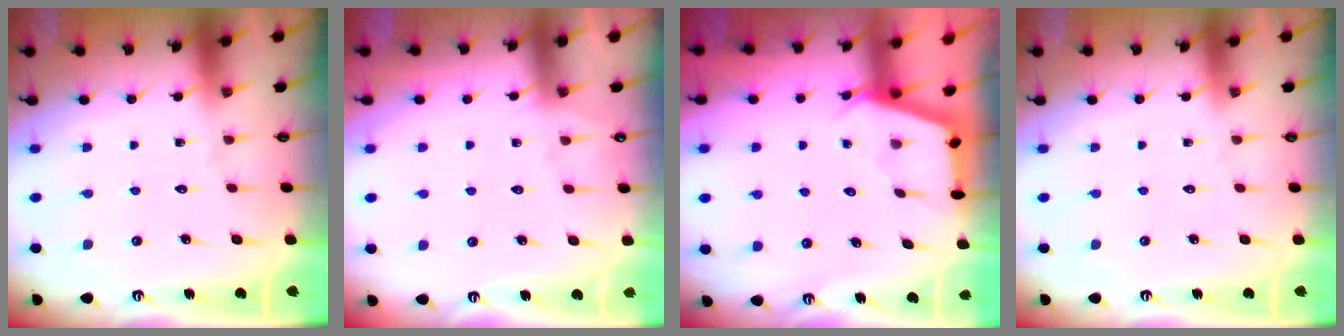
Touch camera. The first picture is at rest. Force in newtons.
{"total": 4.2, "press": 4.2, "slide": 0.6}
{"total": 2.8, "press": 2.8, "slide": 0.3}
{"total": 0.0}